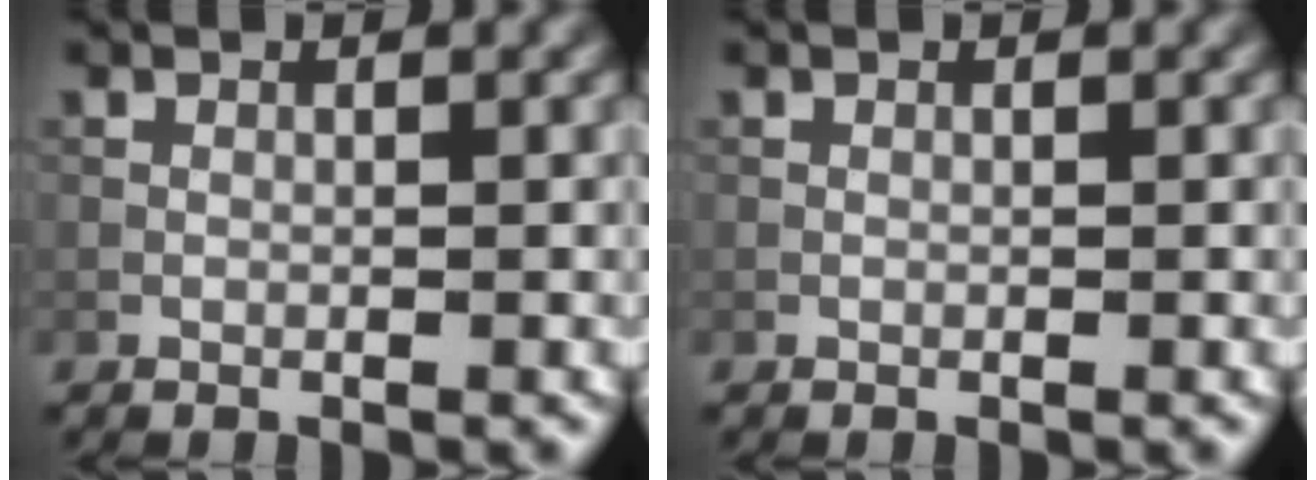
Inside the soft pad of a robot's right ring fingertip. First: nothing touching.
{"total": 0.0}